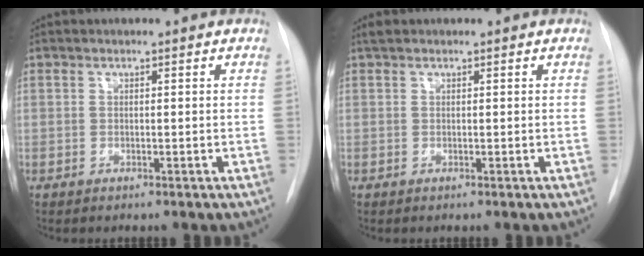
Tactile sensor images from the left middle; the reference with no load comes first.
{"total": 0.9, "force": [0.7, 0.4, 0.3], "torque": [-0.010, 0.012, 0.014]}